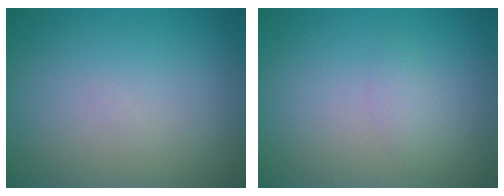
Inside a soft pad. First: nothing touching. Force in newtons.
{"total": 1.1, "press": 1.1, "slide": 0.1}